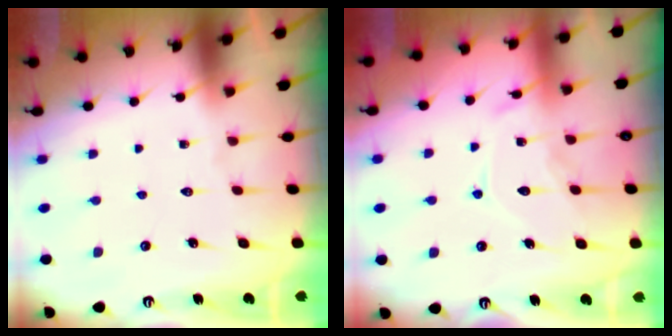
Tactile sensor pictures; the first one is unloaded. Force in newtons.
{"total": 11.5, "press": 11.4, "slide": 1.1}